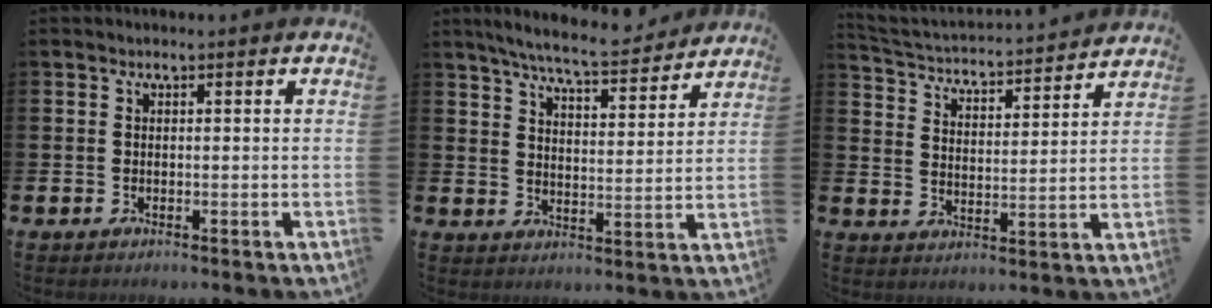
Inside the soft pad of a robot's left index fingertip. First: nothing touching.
{"total": 7.3, "force": [7.0, 0.5, 2.3], "torque": [-0.063, -0.041, 0.121]}
{"total": 3.7, "force": [3.7, 0.6, 0.4], "torque": [-0.035, -0.040, 0.055]}